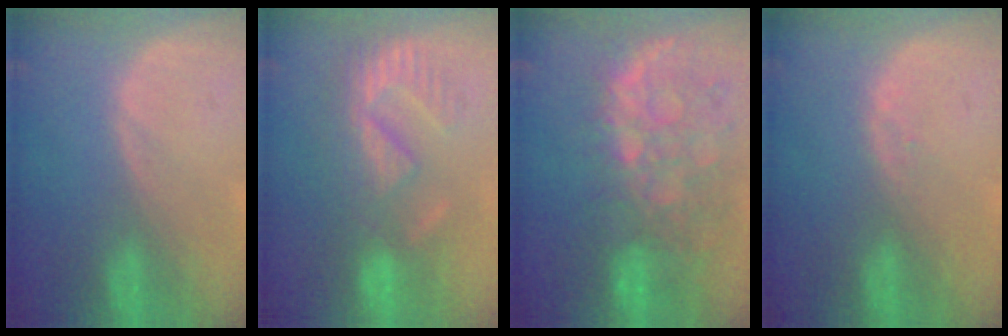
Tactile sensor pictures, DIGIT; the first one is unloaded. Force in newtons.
{"total": 8.4, "press": 8.2, "slide": 1.9}
{"total": 11.2, "press": 9.7, "slide": 5.5}
{"total": 1.1, "press": 0.8, "slide": 0.7}